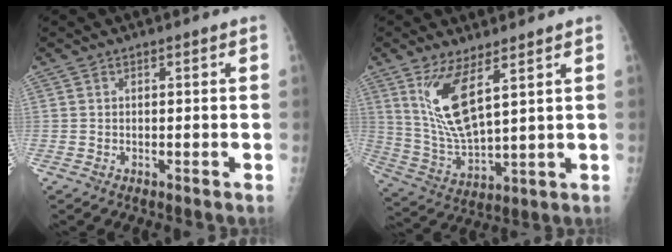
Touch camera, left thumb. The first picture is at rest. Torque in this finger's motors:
{"motor_torque": [1.49, 1.42, 1.12, -0.47, 0.23]}